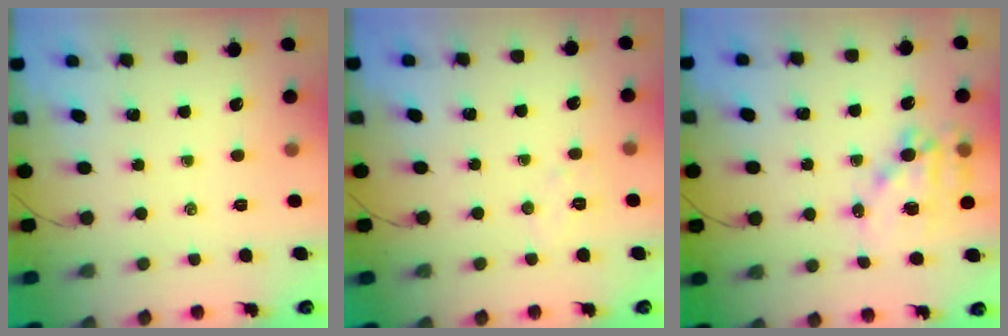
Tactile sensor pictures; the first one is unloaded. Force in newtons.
{"total": 4.8, "press": 4.7, "slide": 0.9}
{"total": 12.0, "press": 11.7, "slide": 3.0}